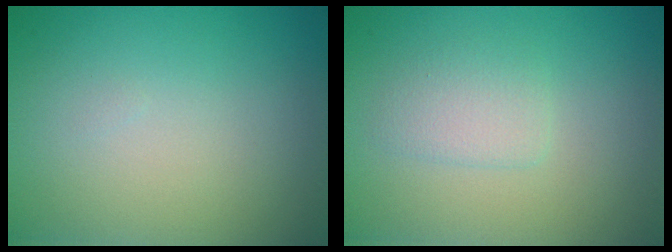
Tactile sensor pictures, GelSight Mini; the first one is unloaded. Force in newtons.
{"total": 1.8, "press": 1.8, "slide": 0.1}